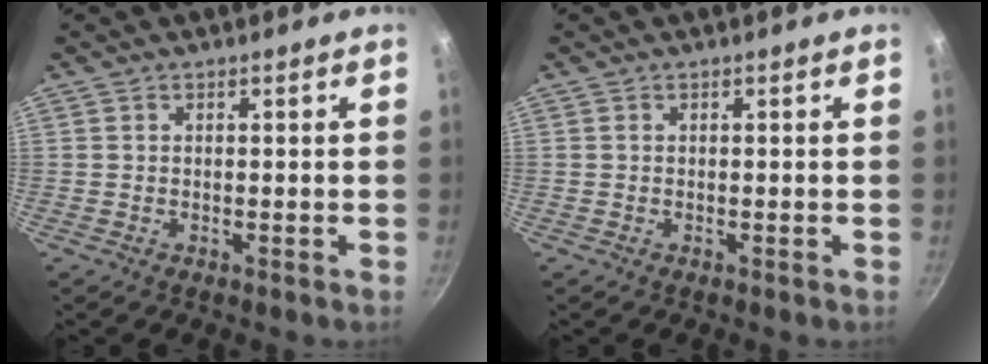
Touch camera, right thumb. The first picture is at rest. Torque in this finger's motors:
{"motor_torque": [0.13, 0.61, 0.43, -0.12, -0.04]}